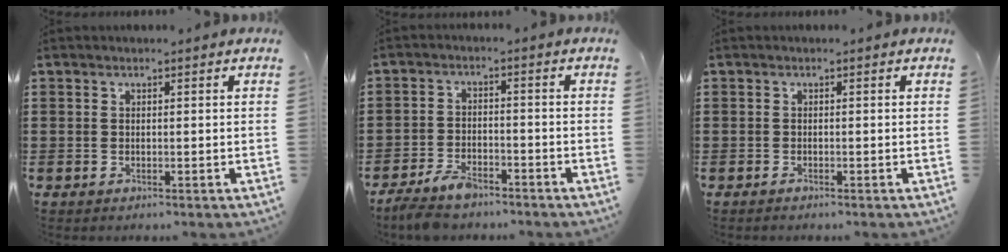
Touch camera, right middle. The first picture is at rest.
{"total": 4.2, "force": [-3.7, 1.1, 1.6], "torque": [-0.042, 0.001, -0.078]}
{"total": 0.5, "force": [-0.4, 0.1, 0.3], "torque": [-0.007, -0.004, -0.007]}